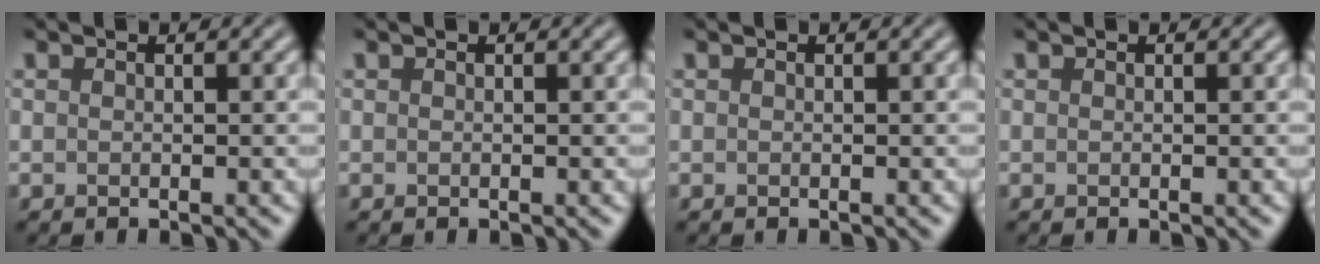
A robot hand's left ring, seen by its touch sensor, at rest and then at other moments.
{"total": 0.0}
{"total": 0.0}
{"total": 0.0}